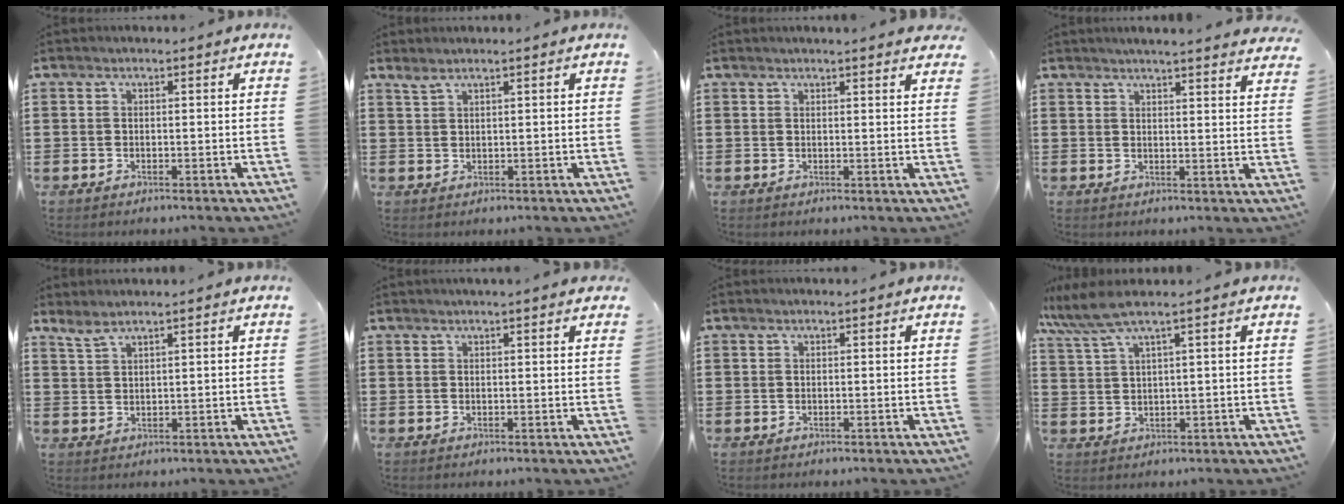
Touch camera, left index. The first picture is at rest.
{"total": 1.3, "force": [1.1, 0.0, 0.7], "torque": [-0.015, -0.001, 0.021]}
{"total": 1.6, "force": [1.5, -0.1, 0.5], "torque": [-0.014, 0.000, 0.028]}
{"total": 3.1, "force": [3.0, -0.7, 0.5], "torque": [-0.019, -0.012, 0.054]}
{"total": 1.9, "force": [1.8, -0.1, 0.8], "torque": [-0.021, 0.001, 0.034]}
{"total": 1.3, "force": [1.1, -0.1, 0.8], "torque": [-0.016, 0.000, 0.020]}
{"total": 0.0}
{"total": 4.6, "force": [2.9, 0.0, 3.6], "torque": [-0.095, -0.011, 0.044]}